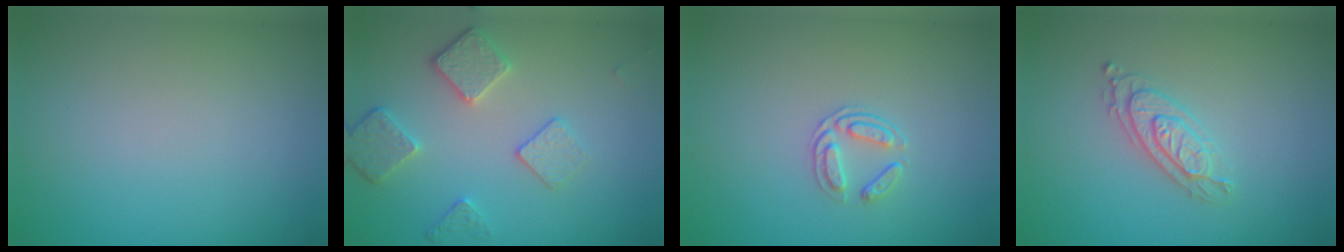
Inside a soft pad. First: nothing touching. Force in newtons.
{"total": 3.5, "press": 3.1, "slide": 1.7}
{"total": 1.7, "press": 1.3, "slide": 1.1}
{"total": 2.6, "press": 2.3, "slide": 1.3}